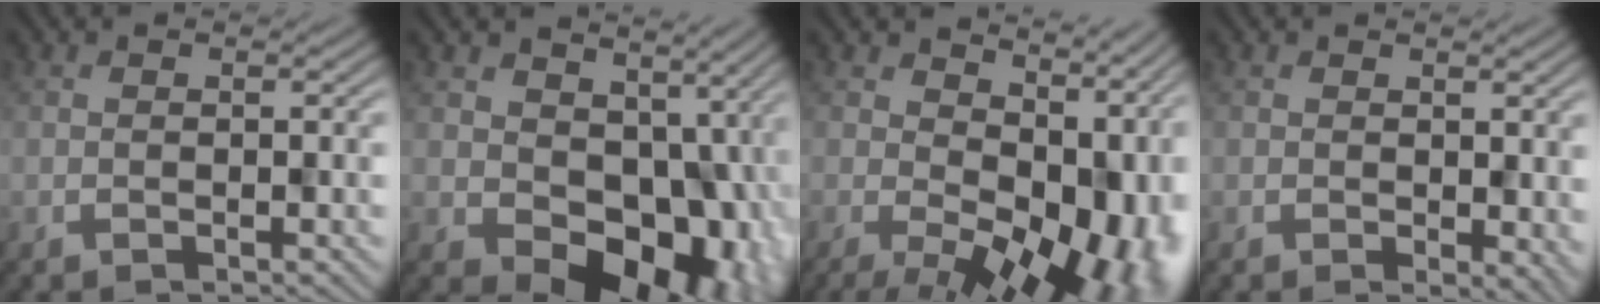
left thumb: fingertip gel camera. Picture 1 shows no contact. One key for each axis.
{"total": 11.4, "fx": 0.3, "fy": 8.5, "fz": 7.7, "tx": -0.109, "ty": -0.036, "tz": 0.021}
{"total": 15.5, "fx": -0.8, "fy": 9.0, "fz": 12.6, "tx": -0.163, "ty": -0.035, "tz": 0.024}
{"total": 2.3, "fx": -0.2, "fy": 1.2, "fz": 2.0, "tx": -0.026, "ty": -0.008, "tz": 0.008}